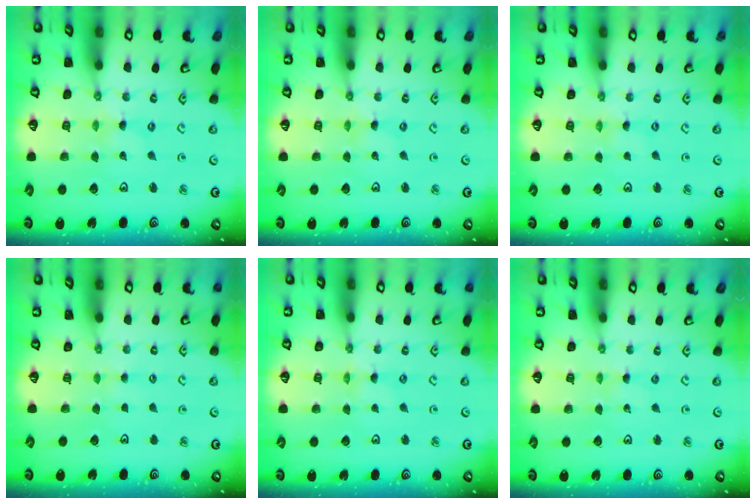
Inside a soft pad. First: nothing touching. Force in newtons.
{"total": 0.0}
{"total": 0.0}
{"total": 2.4, "press": 2.4, "slide": 0.3}
{"total": 0.0}
{"total": 0.6, "press": 0.6, "slide": 0.1}